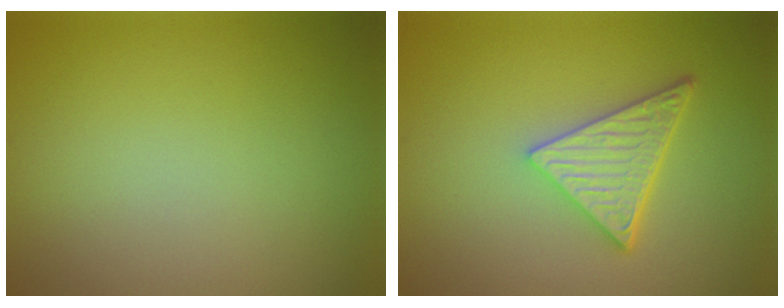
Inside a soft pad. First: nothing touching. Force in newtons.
{"total": 5.3, "press": 3.9, "slide": 3.6}